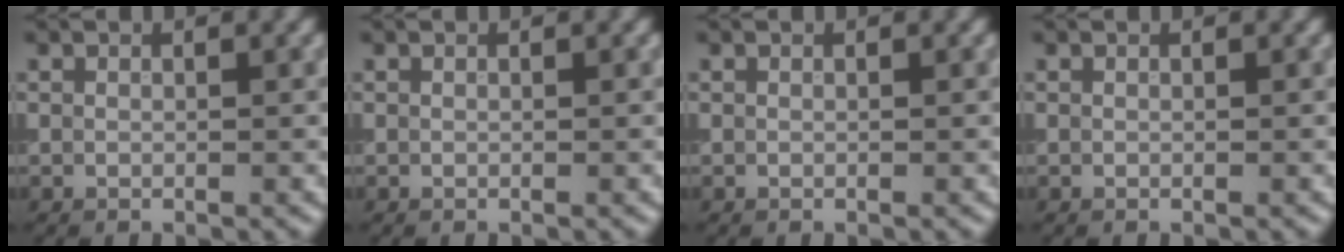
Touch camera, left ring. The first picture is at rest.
{"total": 0.0}
{"total": 0.0}
{"total": 0.0}